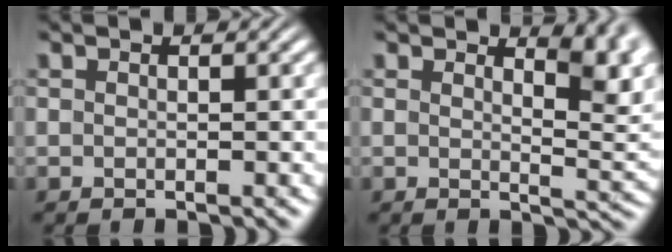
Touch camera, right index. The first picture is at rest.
{"total": 4.3, "force": [2.2, 0.9, 3.6], "torque": [-0.028, -0.011, 0.033]}